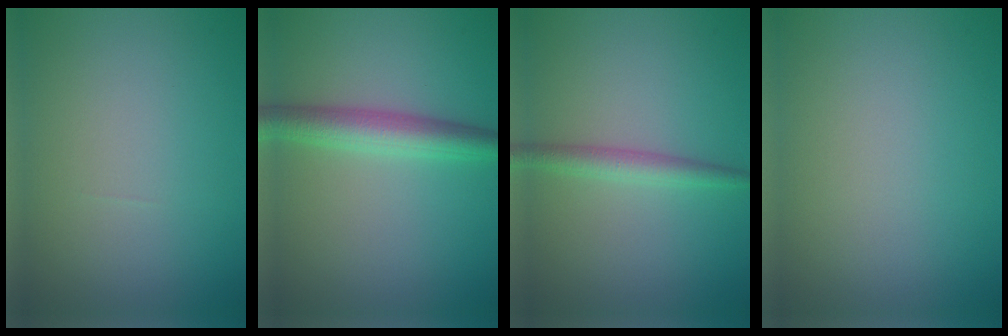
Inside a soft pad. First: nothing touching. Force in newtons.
{"total": 4.1, "press": 4.0, "slide": 0.1}
{"total": 2.2, "press": 2.2, "slide": 0.1}
{"total": 0.0}